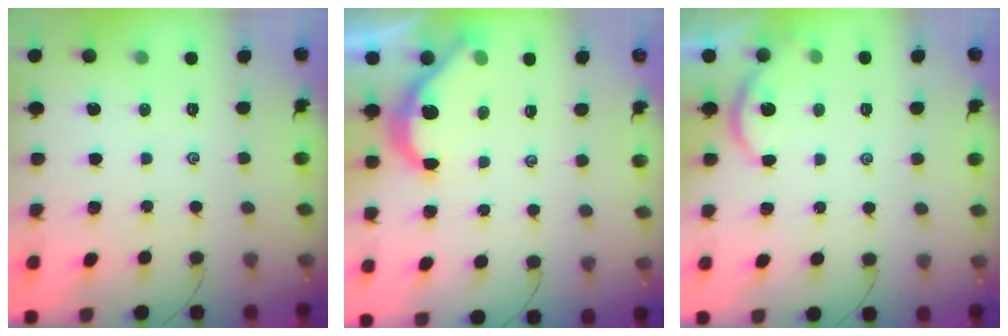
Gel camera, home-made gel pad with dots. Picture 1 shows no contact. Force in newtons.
{"total": 5.7, "press": 5.7, "slide": 0.2}
{"total": 3.3, "press": 3.3, "slide": 0.2}